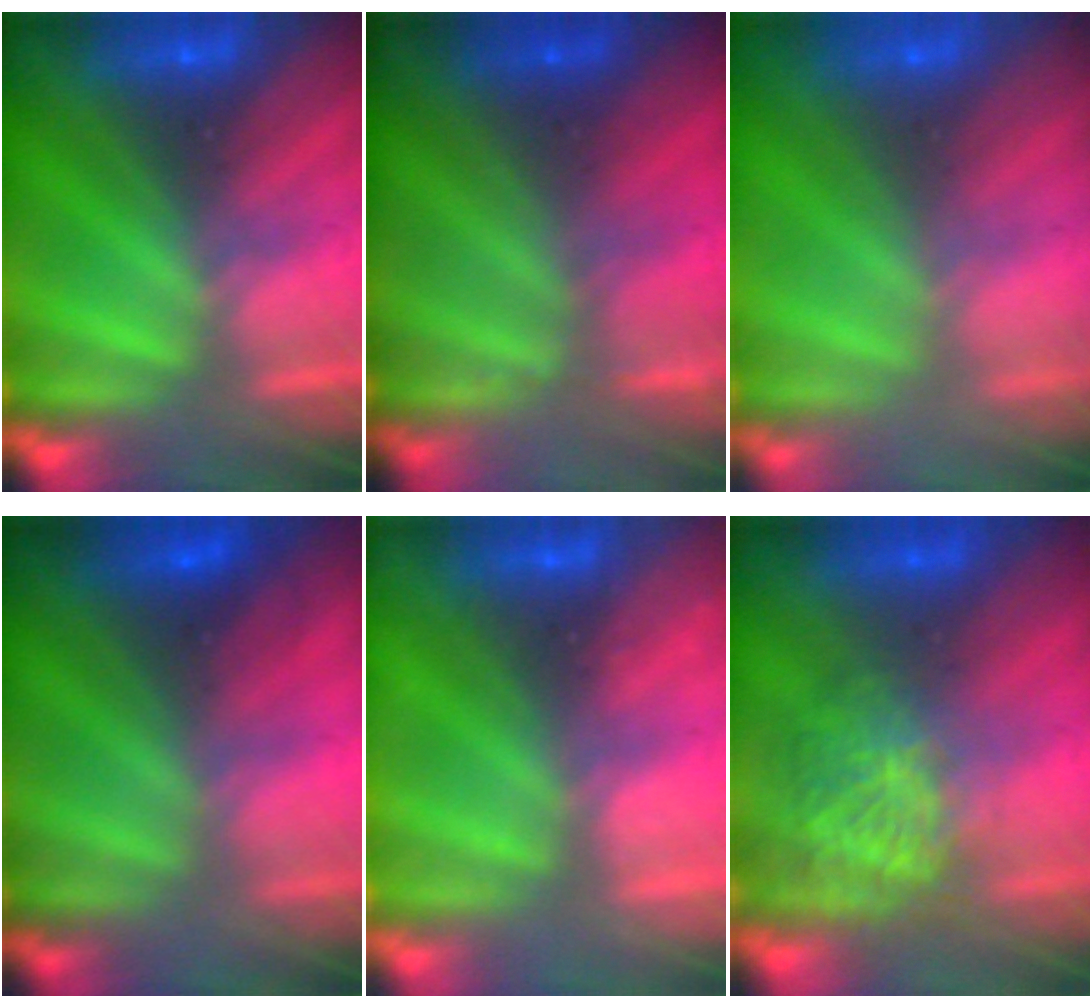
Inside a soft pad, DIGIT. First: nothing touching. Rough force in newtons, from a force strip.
{"total": 2.3}
{"total": 9.1}
{"total": 3.0}
{"total": 2.3}
{"total": 3.5}